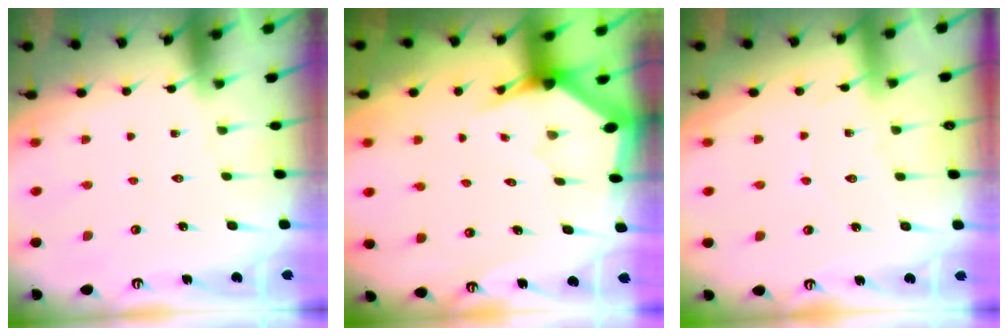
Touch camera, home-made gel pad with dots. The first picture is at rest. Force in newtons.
{"total": 2.8, "press": 2.8, "slide": 0.1}
{"total": 2.7, "press": 2.7, "slide": 0.3}